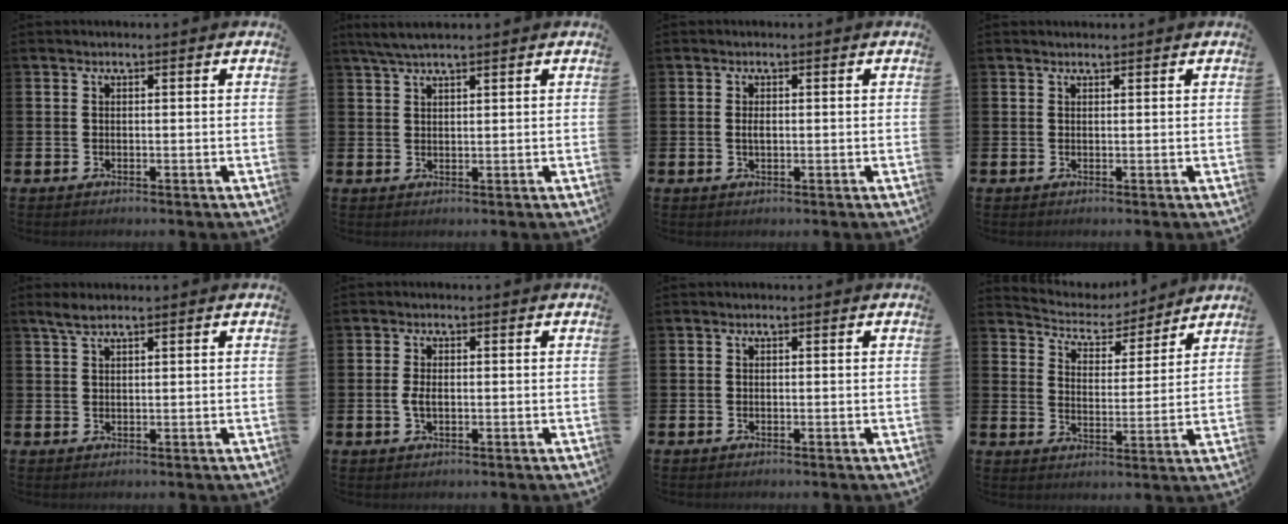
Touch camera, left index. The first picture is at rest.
{"total": 3.4, "force": [2.9, 0.5, 1.7], "torque": [-0.045, 0.003, 0.054]}
{"total": 1.1, "force": [0.1, 0.6, 0.9], "torque": [-0.018, 0.004, -0.001]}
{"total": 0.8, "force": [0.7, 0.1, 0.0], "torque": [0.009, -0.003, 0.012]}
{"total": 2.5, "force": [1.9, 0.7, 1.5], "torque": [-0.031, 0.005, 0.034]}
{"total": 2.0, "force": [-0.2, 1.1, 1.6], "torque": [-0.031, 0.004, -0.005]}
{"total": 0.0}
{"total": 5.4, "force": [5.1, 1.6, 0.4], "torque": [-0.033, -0.044, 0.085]}